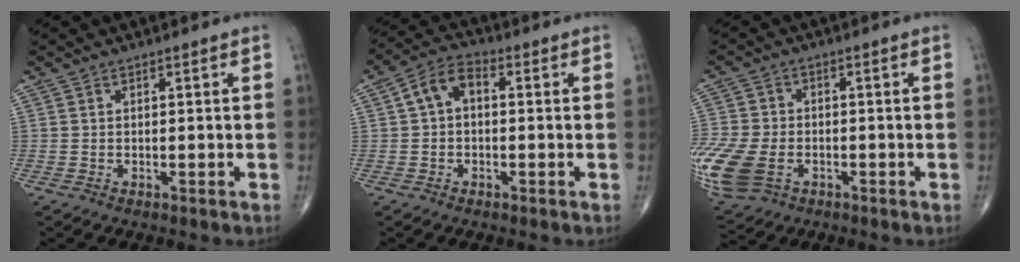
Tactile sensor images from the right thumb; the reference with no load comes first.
{"total": 6.2, "force": [0.6, 4.0, 4.7], "torque": [-0.078, 0.024, -0.002]}
{"total": 17.3, "force": [-5.6, 12.2, 10.9], "torque": [-0.301, -0.010, -0.096]}